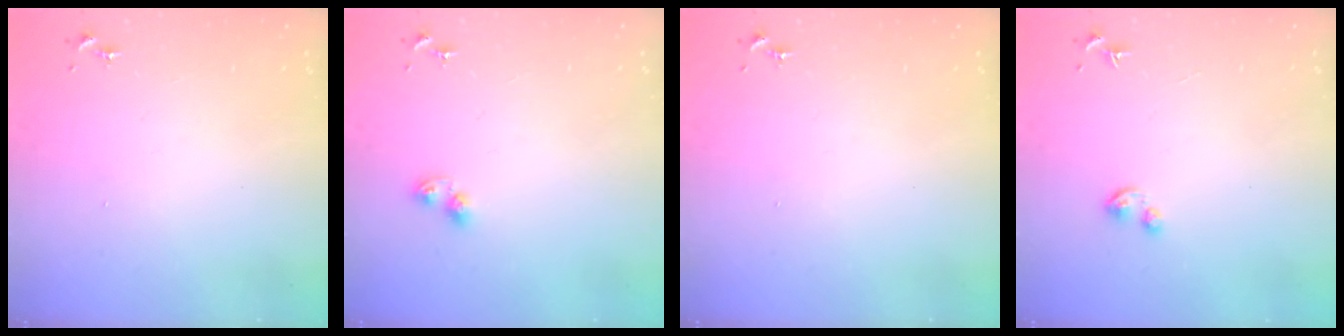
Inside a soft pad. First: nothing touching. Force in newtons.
{"total": 4.4, "press": 4.3, "slide": 0.4}
{"total": 0.0}
{"total": 2.9, "press": 2.9, "slide": 0.5}